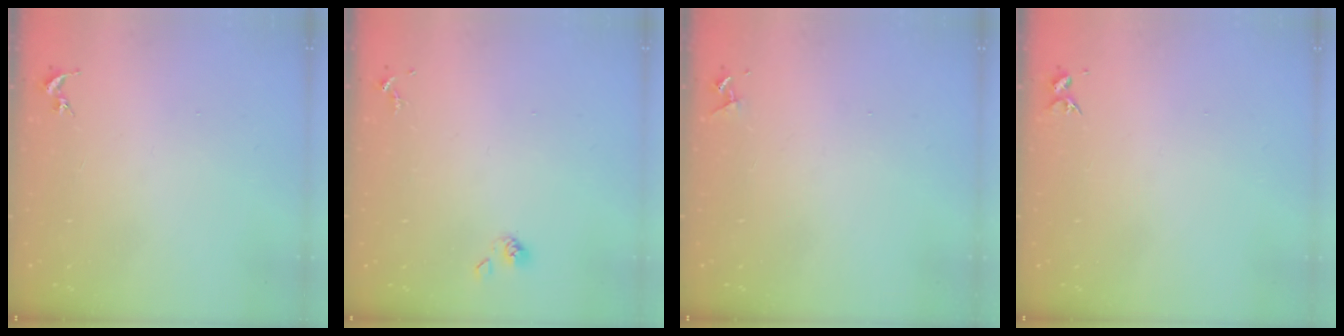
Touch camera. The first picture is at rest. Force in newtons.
{"total": 3.6, "press": 3.4, "slide": 1.2}
{"total": 4.2, "press": 4.2, "slide": 0.5}
{"total": 3.3, "press": 3.3, "slide": 0.4}